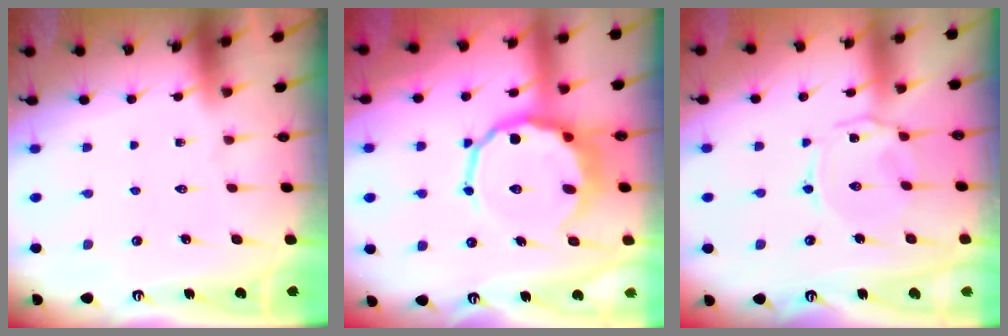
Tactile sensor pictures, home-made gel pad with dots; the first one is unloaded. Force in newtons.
{"total": 11.3, "press": 10.8, "slide": 3.3}
{"total": 3.1, "press": 3.0, "slide": 0.6}